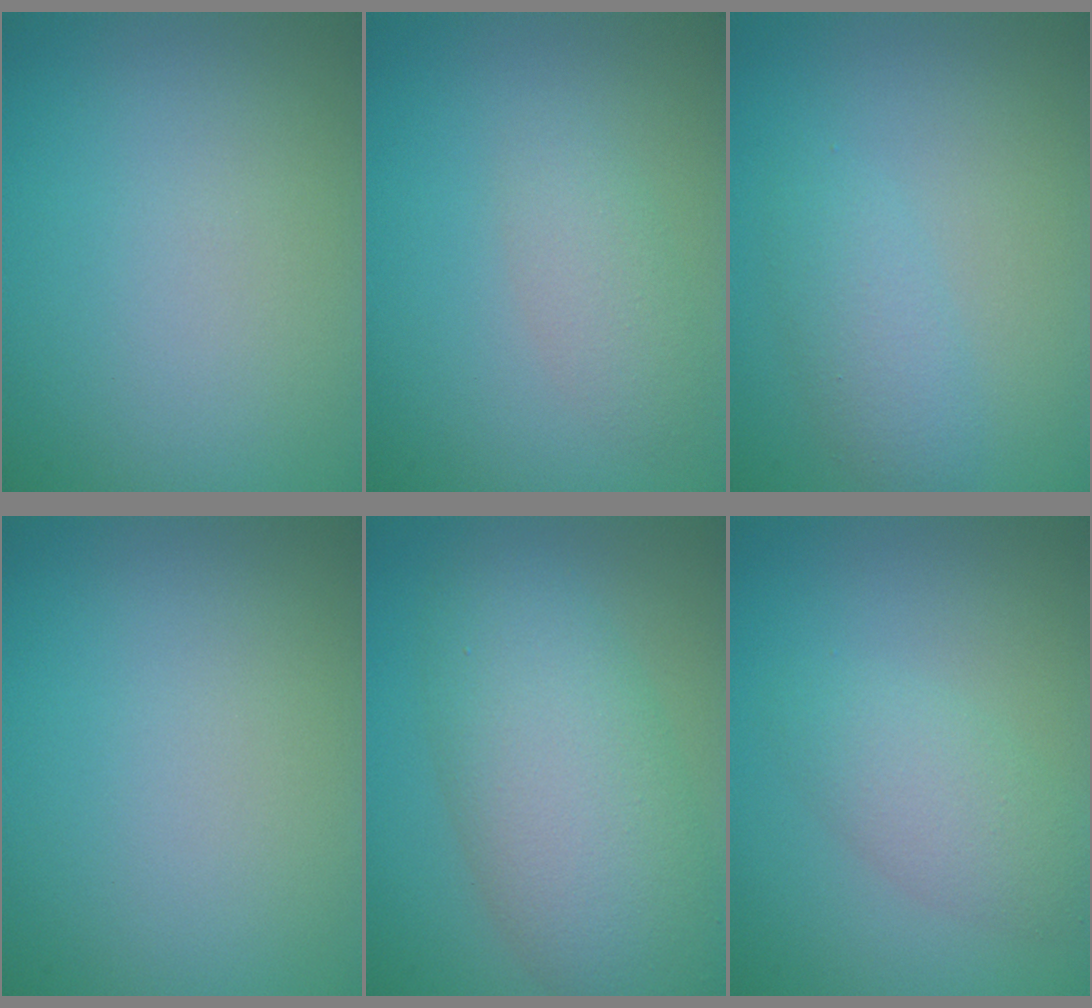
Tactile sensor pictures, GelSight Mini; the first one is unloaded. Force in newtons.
{"total": 2.1, "press": 2.1, "slide": 0.0}
{"total": 2.2, "press": 2.2, "slide": 0.1}
{"total": 0.0}
{"total": 8.3, "press": 8.2, "slide": 0.7}
{"total": 3.0, "press": 3.0, "slide": 0.0}